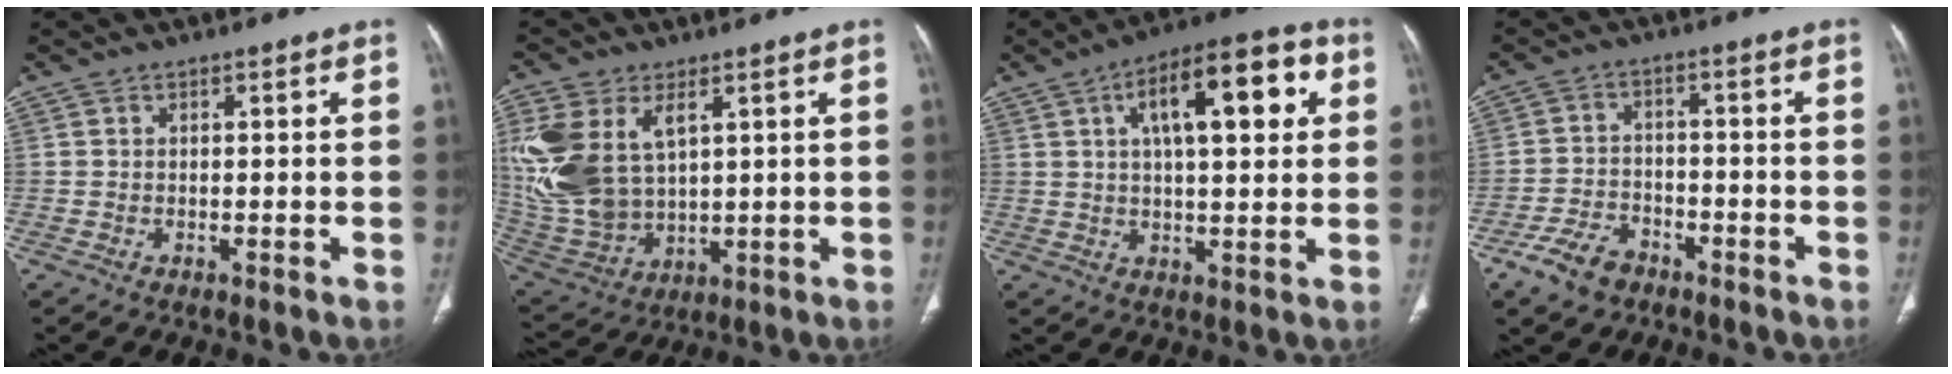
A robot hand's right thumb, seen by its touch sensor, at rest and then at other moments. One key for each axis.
{"total": 18.5, "fx": 5.4, "fy": 11.4, "fz": 13.5, "tx": -0.303, "ty": -0.016, "tz": 0.124}
{"total": 16.2, "fx": 5.1, "fy": 6.3, "fz": 14.0, "tx": -0.184, "ty": 0.014, "tz": 0.069}
{"total": 7.2, "fx": -4.7, "fy": 4.3, "fz": 3.3, "tx": -0.058, "ty": 0.026, "tz": -0.082}